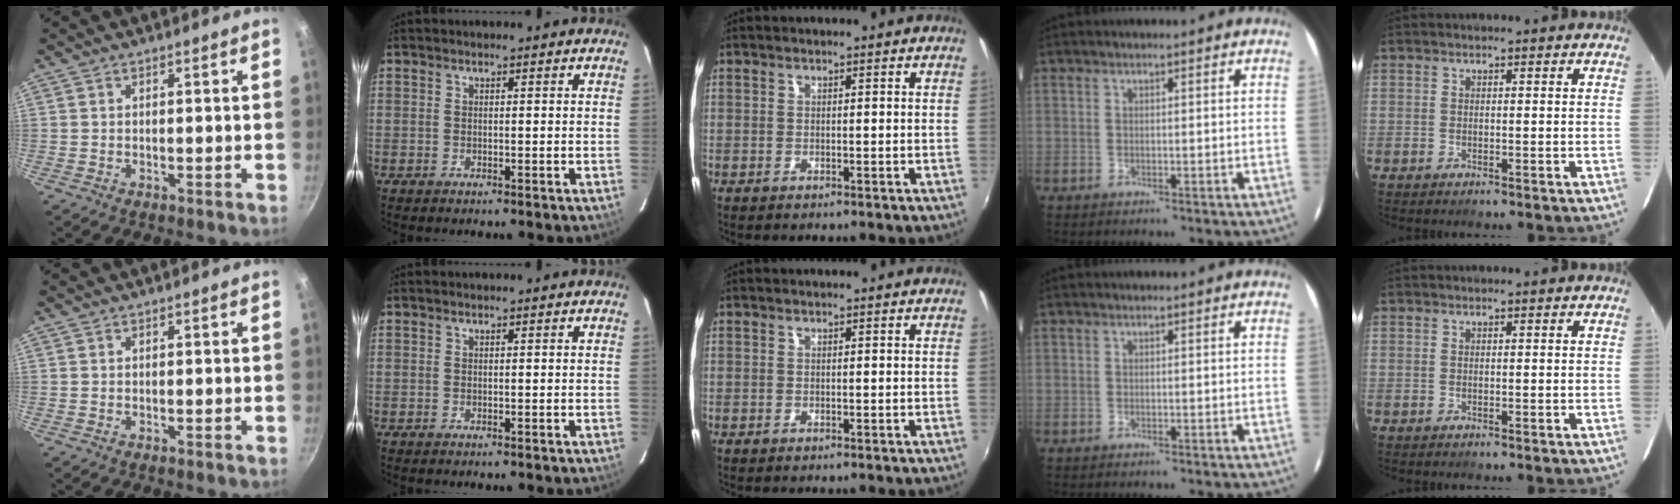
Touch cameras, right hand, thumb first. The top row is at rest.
{}